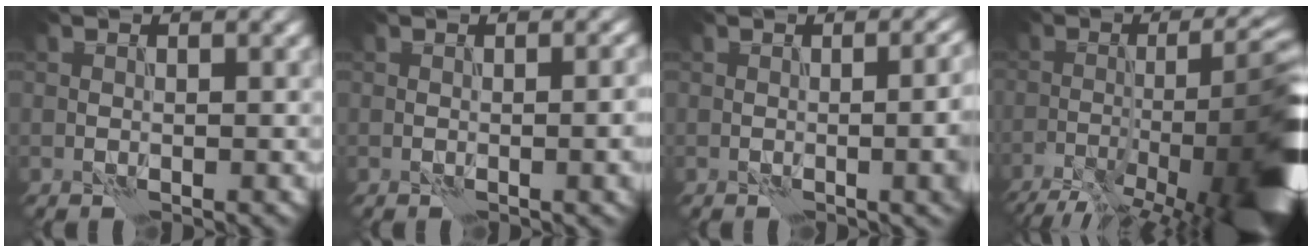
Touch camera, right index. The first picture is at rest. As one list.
[{"total": 3.0, "force": [-0.4, 0.7, 2.8], "torque": [-0.034, -0.001, -0.004]}, {"total": 7.8, "force": [-0.5, 3.3, 7.0], "torque": [-0.050, 0.001, 0.000]}, {"total": 15.6, "force": [-7.9, 4.6, 12.6], "torque": [-0.139, 0.009, -0.114]}]